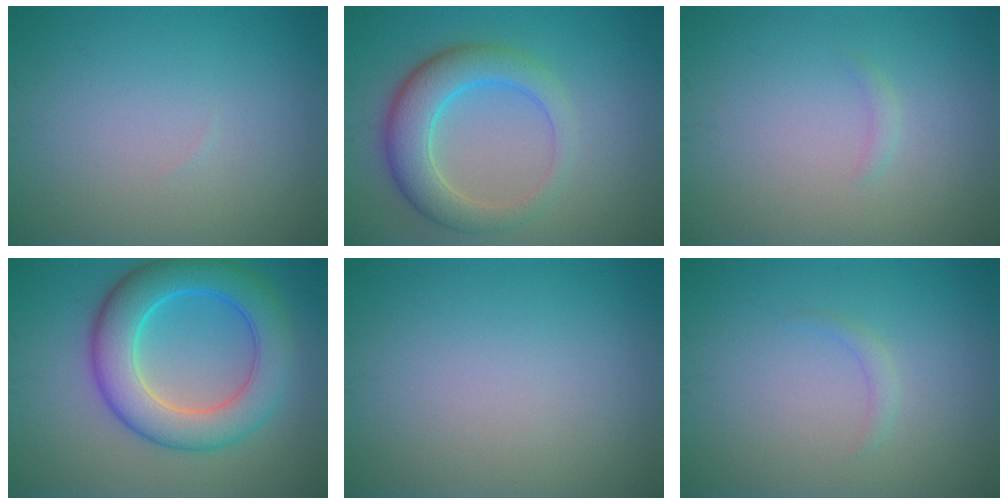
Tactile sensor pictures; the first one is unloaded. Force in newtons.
{"total": 5.6, "press": 5.5, "slide": 0.3}
{"total": 0.6, "press": 0.6, "slide": 0.1}
{"total": 8.1, "press": 8.1, "slide": 0.1}
{"total": 0.0}
{"total": 0.8, "press": 0.8, "slide": 0.0}